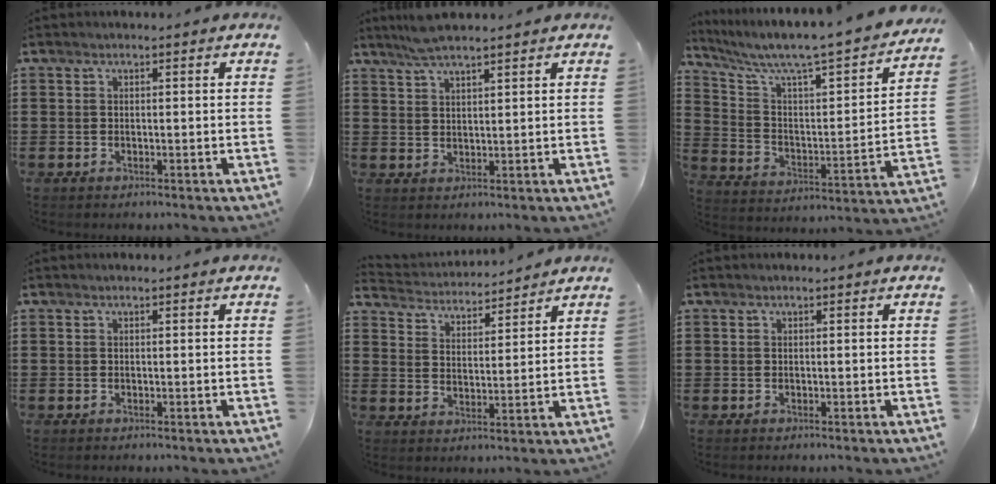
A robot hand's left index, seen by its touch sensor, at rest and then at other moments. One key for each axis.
{"total": 3.7, "fx": 3.2, "fy": 0.2, "fz": 1.9, "tx": -0.044, "ty": -0.001, "tz": 0.058}
{"total": 6.3, "fx": 5.5, "fy": 0.5, "fz": 3.0, "tx": -0.088, "ty": -0.055, "tz": 0.086}
{"total": 0.0}
{"total": 3.6, "fx": 3.6, "fy": 0.2, "fz": 0.0, "tx": -0.022, "ty": -0.023, "tz": 0.060}
{"total": 0.0}